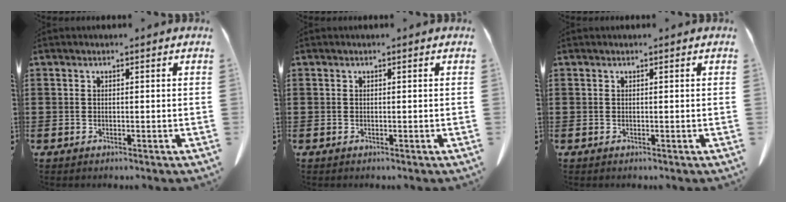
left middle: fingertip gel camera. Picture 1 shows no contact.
{"total": 0.0}
{"total": 0.0}